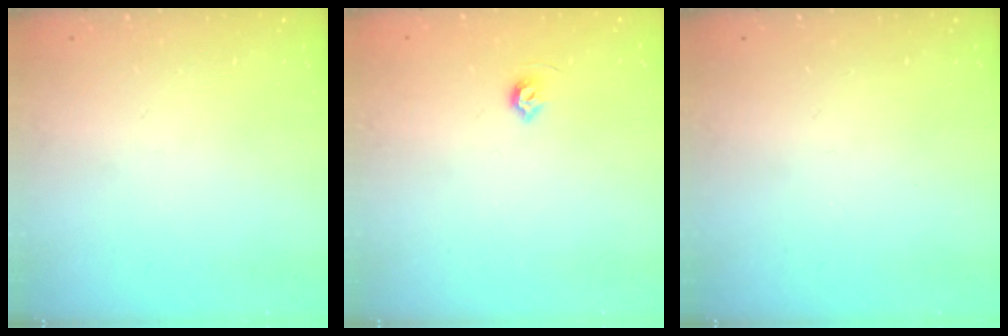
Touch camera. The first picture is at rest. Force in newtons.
{"total": 4.5, "press": 4.5, "slide": 0.7}
{"total": 0.0}